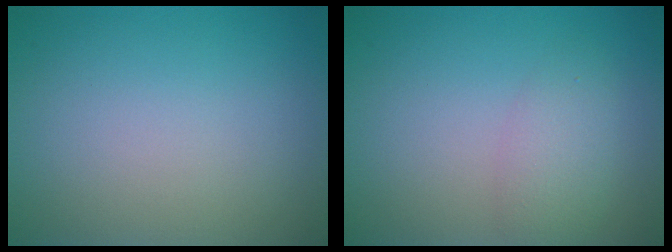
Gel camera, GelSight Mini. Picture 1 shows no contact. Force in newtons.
{"total": 2.4, "press": 2.4, "slide": 0.1}